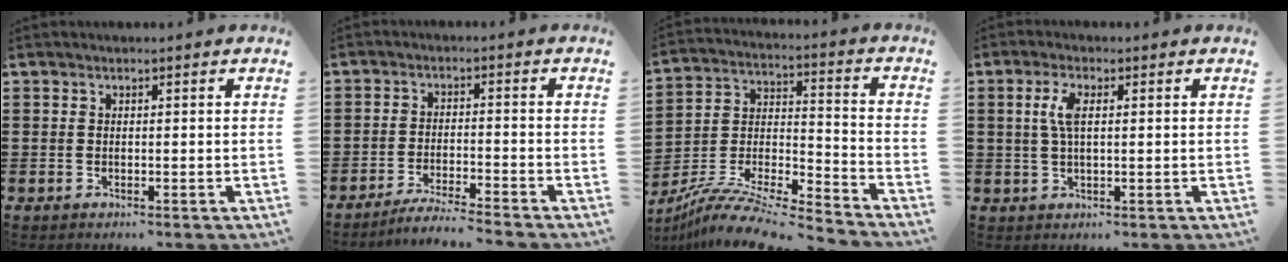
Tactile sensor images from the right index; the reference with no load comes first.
{"total": 3.9, "force": [-3.7, -0.4, 1.1], "torque": [-0.019, -0.003, -0.075]}
{"total": 10.0, "force": [-9.2, 1.0, 3.8], "torque": [-0.070, 0.010, -0.183]}
{"total": 4.3, "force": [0.8, 1.5, 3.9], "torque": [-0.088, 0.006, 0.009]}